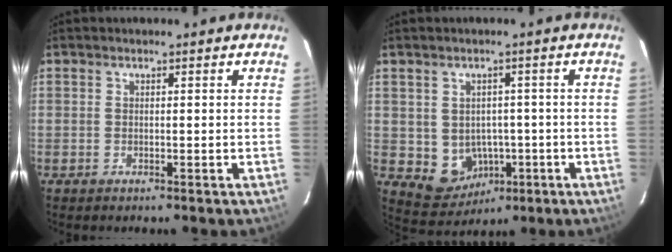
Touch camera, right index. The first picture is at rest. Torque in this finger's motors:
{"motor_torque": [0.19, -0.19, 0.02, 0.01]}